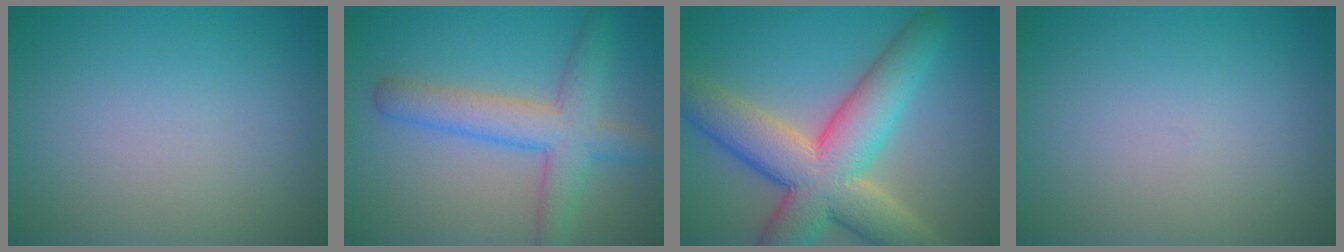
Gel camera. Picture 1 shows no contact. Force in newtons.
{"total": 5.4, "press": 5.4, "slide": 0.1}
{"total": 10.5, "press": 10.4, "slide": 0.8}
{"total": 0.0}